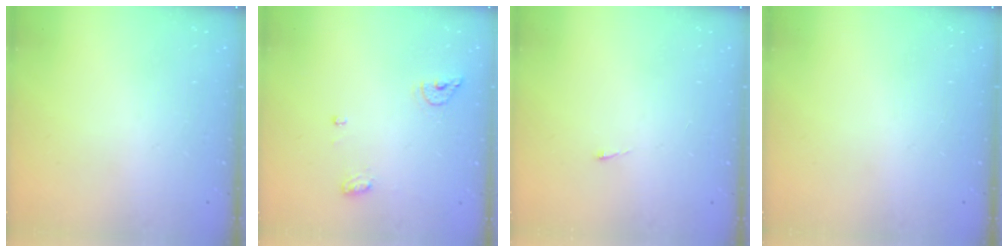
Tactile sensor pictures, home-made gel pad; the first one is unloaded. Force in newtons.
{"total": 6.6, "press": 6.5, "slide": 1.0}
{"total": 2.7, "press": 2.7, "slide": 0.4}
{"total": 0.0}